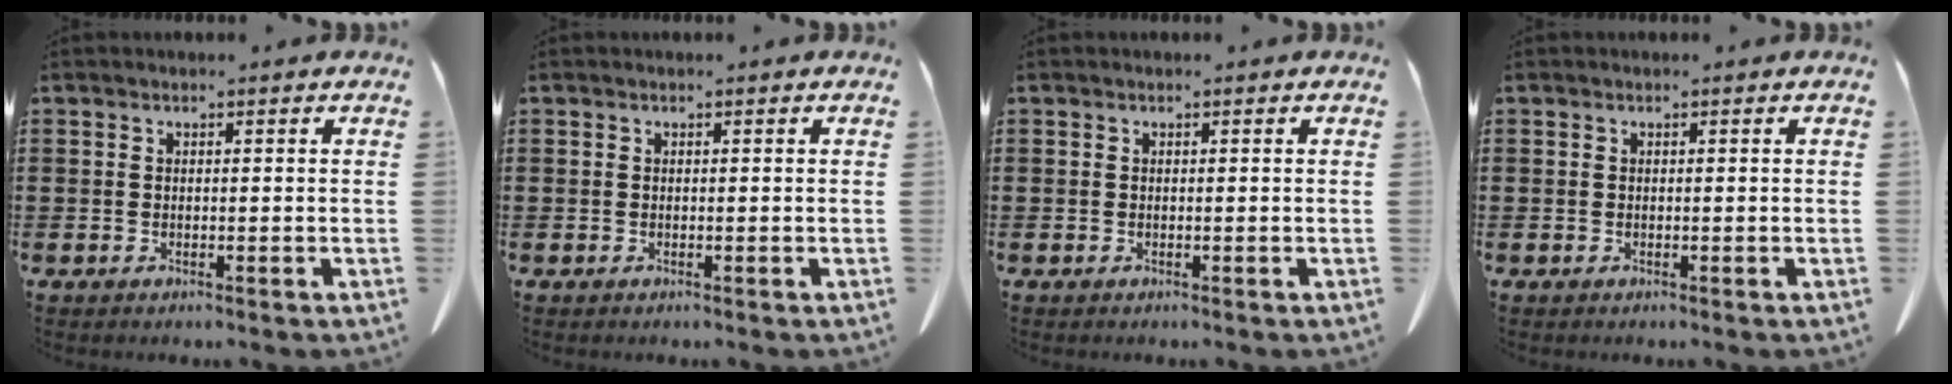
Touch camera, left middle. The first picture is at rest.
{"total": 0.0}
{"total": 0.0}
{"total": 0.0}